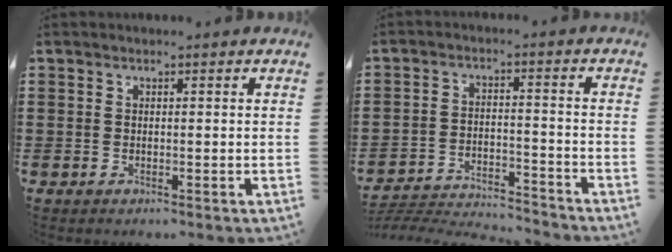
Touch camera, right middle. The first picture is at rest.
{"total": 4.5, "force": [-4.4, 0.5, 0.9], "torque": [-0.035, -0.004, -0.097]}